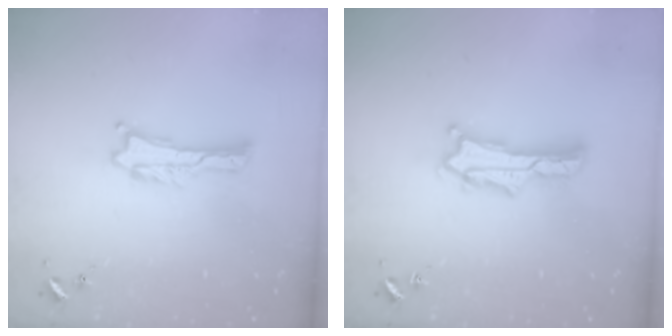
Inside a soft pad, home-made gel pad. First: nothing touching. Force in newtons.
{"total": 2.7, "press": 2.7, "slide": 0.4}